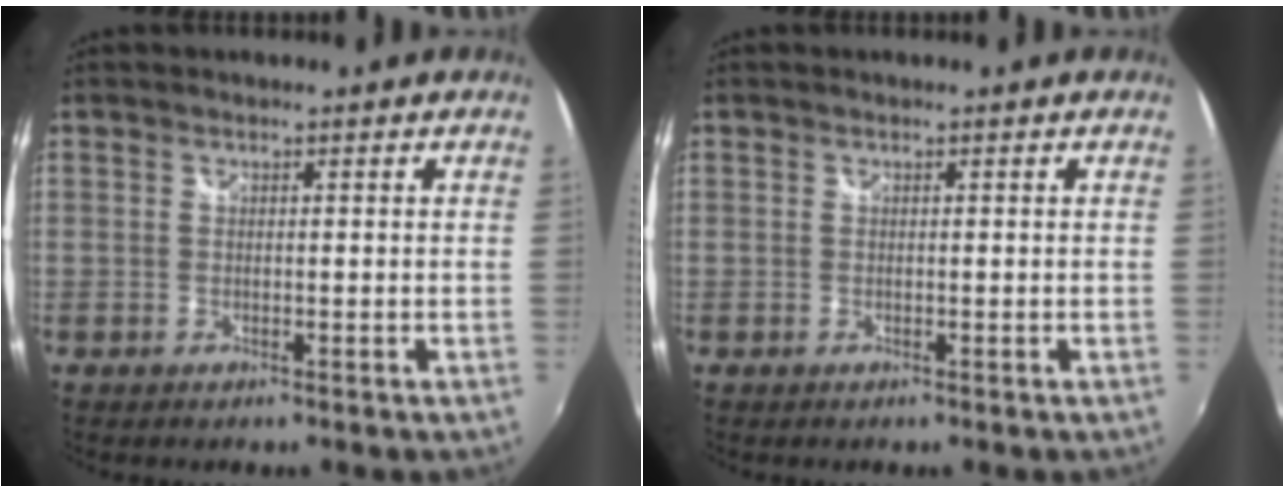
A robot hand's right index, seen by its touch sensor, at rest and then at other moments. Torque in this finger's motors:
{"motor_torque": [0.00, 0.00, 0.00, 0.00]}